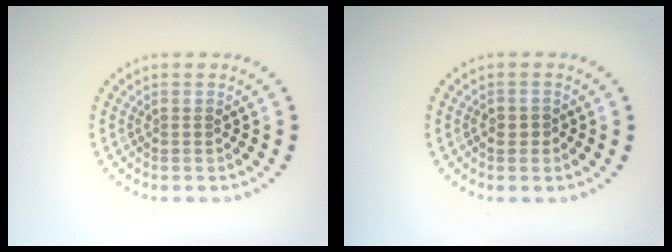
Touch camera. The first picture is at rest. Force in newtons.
{"total": 0.7, "press": 0.6, "slide": 0.3}